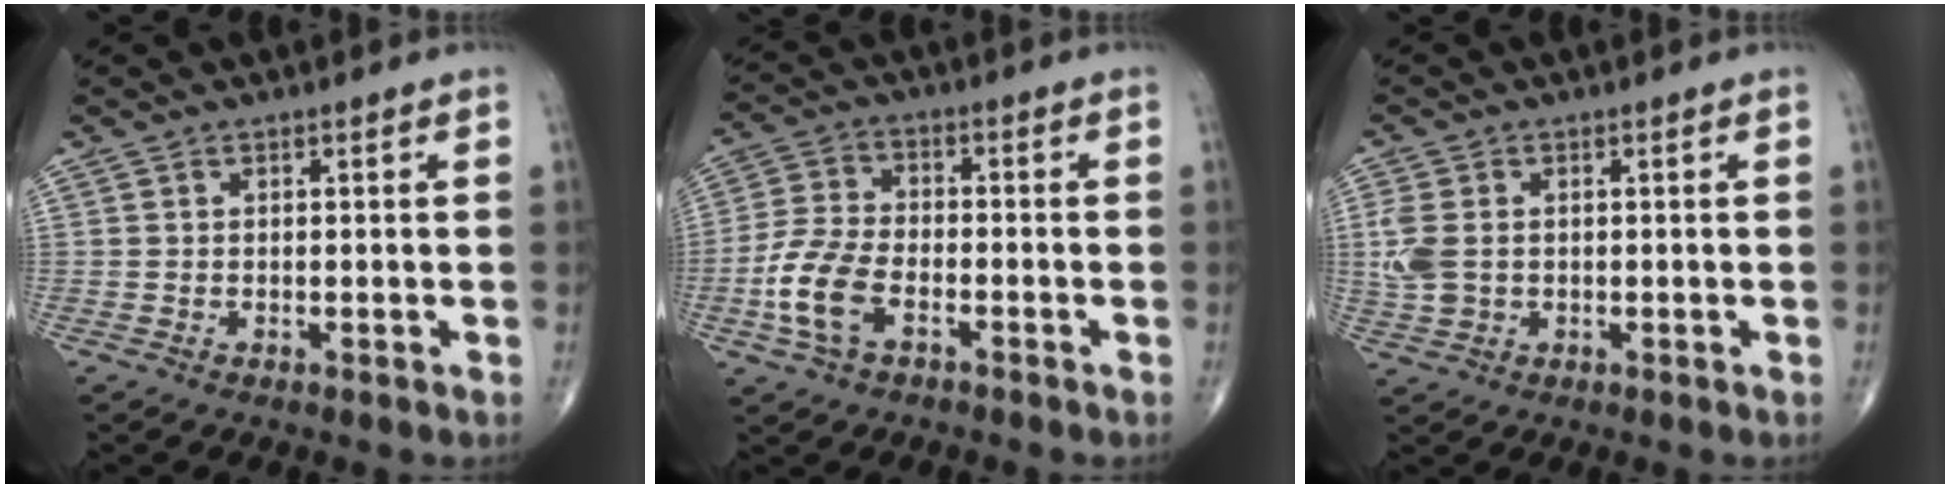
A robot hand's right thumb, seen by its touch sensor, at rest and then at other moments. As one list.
[{"total": 9.7, "force": [-3.8, 5.4, 7.1], "torque": [-0.157, 0.019, -0.078]}, {"total": 5.6, "force": [0.2, 3.9, 4.0], "torque": [-0.106, 0.001, 0.008]}]